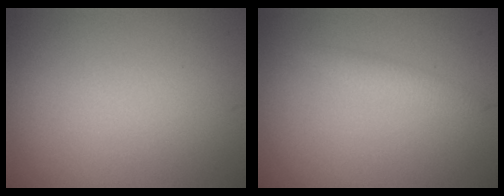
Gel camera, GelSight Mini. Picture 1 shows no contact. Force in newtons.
{"total": 1.2, "press": 1.2, "slide": 0.0}